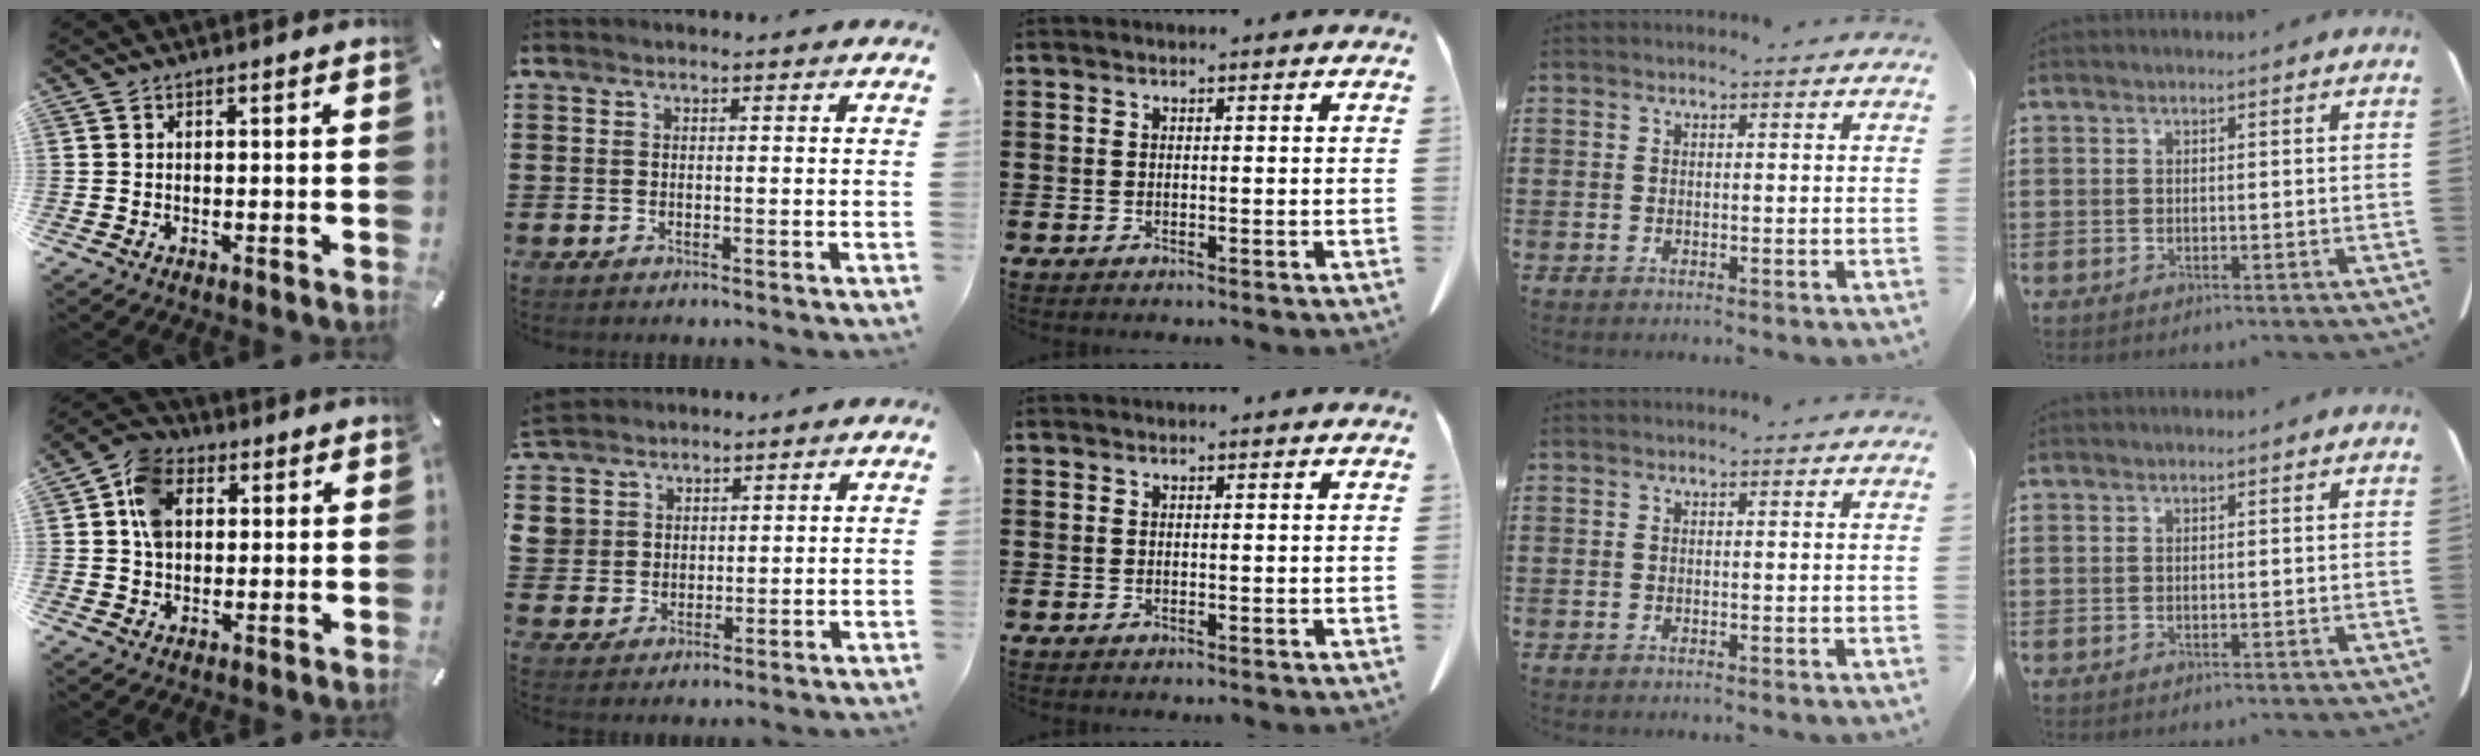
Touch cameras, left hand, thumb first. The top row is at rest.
{"thumb": {"total": 9.0, "force": [1.9, 7.2, 5.2], "torque": [-0.099, 0.014, 0.038]}, "index": {"total": 4.9, "force": [3.4, 3.6, -0.2], "torque": [-0.023, -0.001, 0.065]}}